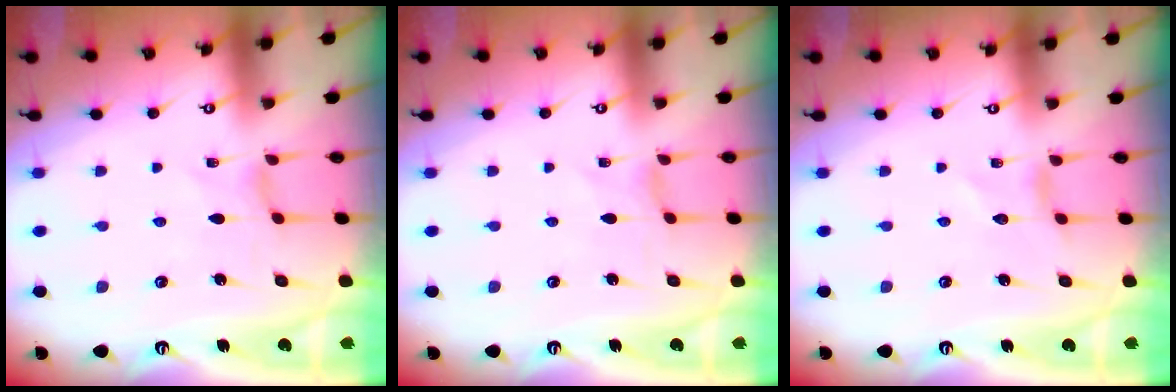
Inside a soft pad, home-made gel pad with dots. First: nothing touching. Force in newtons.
{"total": 0.0}
{"total": 0.5, "press": 0.5, "slide": 0.1}